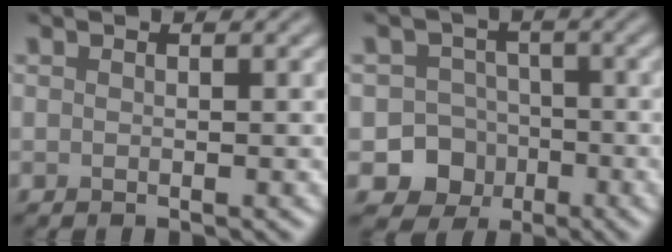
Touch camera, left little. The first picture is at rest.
{"total": 7.1, "force": [-2.9, 6.3, 1.3], "torque": [0.009, -0.012, -0.069]}